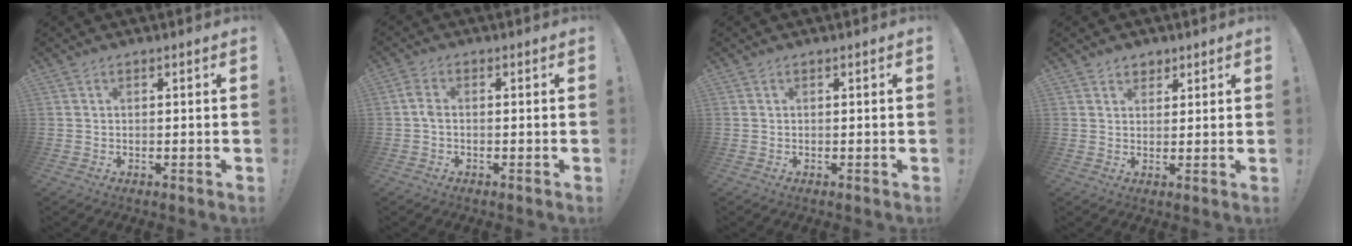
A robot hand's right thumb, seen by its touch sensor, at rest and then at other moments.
{"total": 3.3, "force": [-0.2, 1.8, 2.7], "torque": [-0.054, 0.007, -0.003]}
{"total": 0.0}
{"total": 3.0, "force": [2.1, 2.1, 0.4], "torque": [0.002, -0.011, 0.037]}